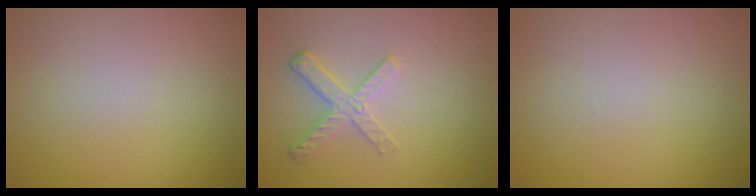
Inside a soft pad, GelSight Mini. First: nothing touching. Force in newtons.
{"total": 2.6, "press": 2.4, "slide": 1.2}
{"total": 0.0}